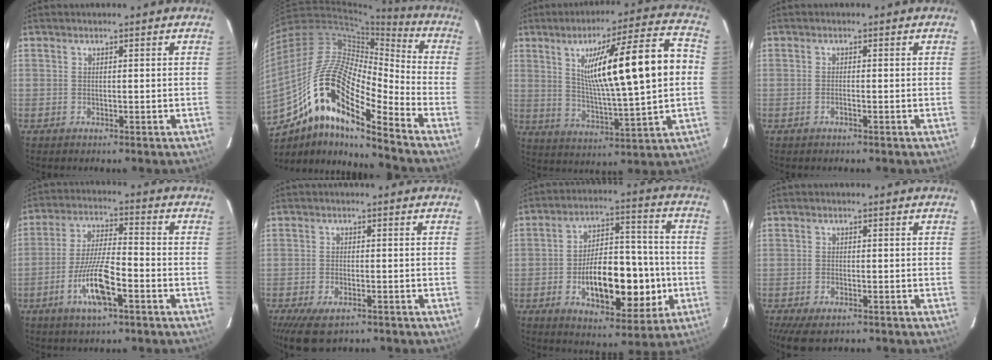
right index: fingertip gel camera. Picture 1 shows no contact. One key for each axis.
{"total": 18.2, "fx": -9.7, "fy": 4.4, "fz": 14.7, "tx": -0.280, "ty": 0.033, "tz": -0.165}
{"total": 19.6, "fx": 3.0, "fy": 1.2, "fz": 19.3, "tx": -0.300, "ty": 0.015, "tz": 0.045}
{"total": 0.6, "fx": -0.3, "fy": 0.1, "fz": 0.5, "tx": -0.013, "ty": 0.001, "tz": -0.005}
{"total": 10.0, "fx": -4.3, "fy": 1.8, "fz": 8.9, "tx": -0.178, "ty": -0.004, "tz": -0.077}
{"total": 7.3, "fx": -5.1, "fy": 3.1, "fz": 4.2, "tx": -0.078, "ty": -0.010, "tz": -0.082}
{"total": 16.5, "fx": -3.7, "fy": 7.0, "fz": 14.5, "tx": -0.232, "ty": 0.019, "tz": -0.050}
{"total": 6.7, "fx": -4.8, "fy": 2.9, "fz": 3.7, "tx": -0.071, "ty": -0.011, "tz": -0.076}